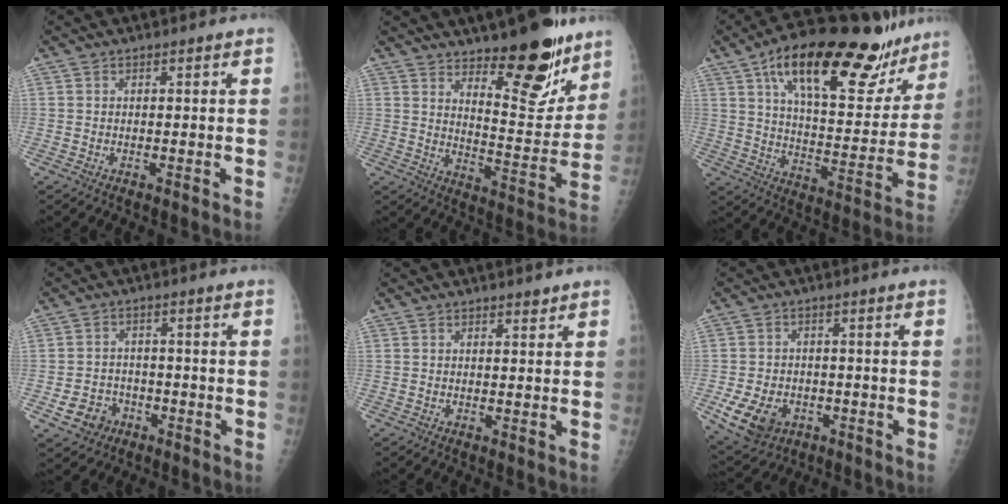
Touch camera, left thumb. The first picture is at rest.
{"total": 16.7, "force": [11.4, 5.8, 10.7], "torque": [-0.094, -0.091, 0.176]}
{"total": 28.3, "force": [18.1, 11.2, 18.7], "torque": [-0.237, -0.039, 0.275]}
{"total": 5.7, "force": [-2.6, 4.8, 1.7], "torque": [-0.010, 0.018, -0.036]}
{"total": 1.3, "force": [1.0, 0.4, 0.6], "torque": [-0.004, -0.007, 0.015]}
{"total": 9.9, "force": [-3.7, 7.4, 5.5], "torque": [-0.097, 0.010, -0.049]}